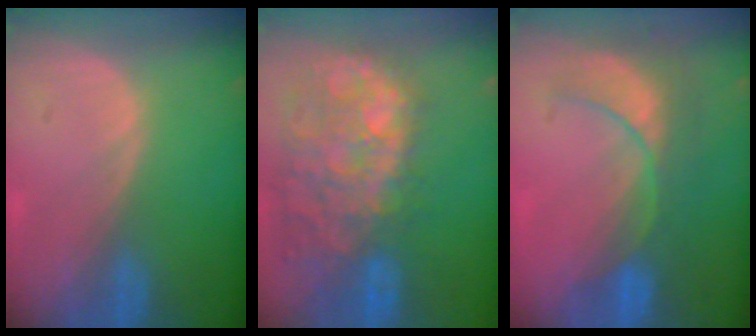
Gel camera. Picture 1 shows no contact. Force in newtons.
{"total": 13.5, "press": 11.6, "slide": 6.8}
{"total": 8.6, "press": 7.7, "slide": 3.7}